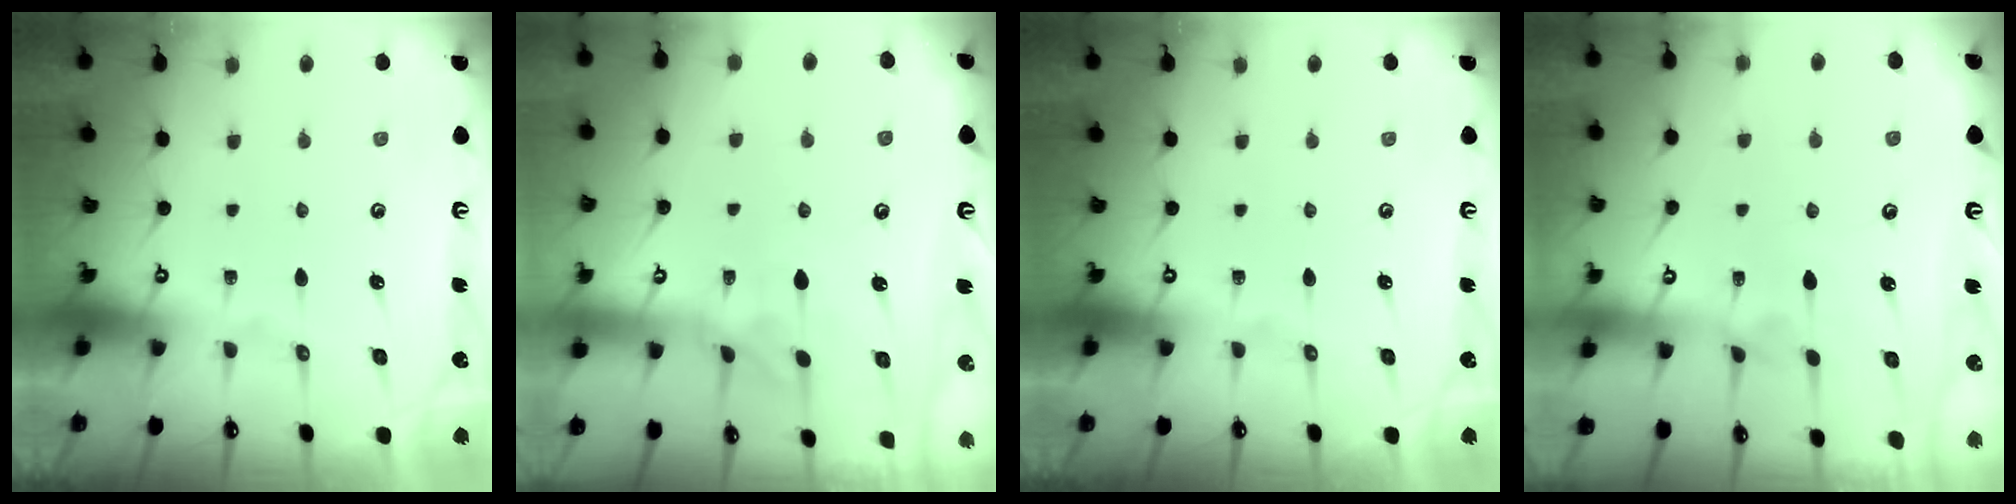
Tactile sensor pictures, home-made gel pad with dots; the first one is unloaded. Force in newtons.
{"total": 1.0, "press": 0.6, "slide": 0.9}
{"total": 0.0}
{"total": 3.9, "press": 3.9, "slide": 0.1}